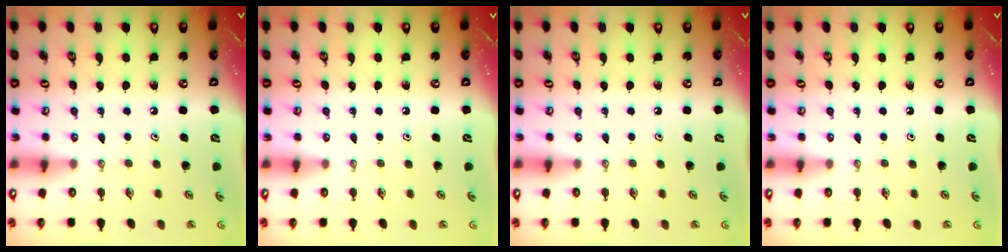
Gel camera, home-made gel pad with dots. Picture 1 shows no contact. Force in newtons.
{"total": 0.0}
{"total": 0.0}
{"total": 0.0}